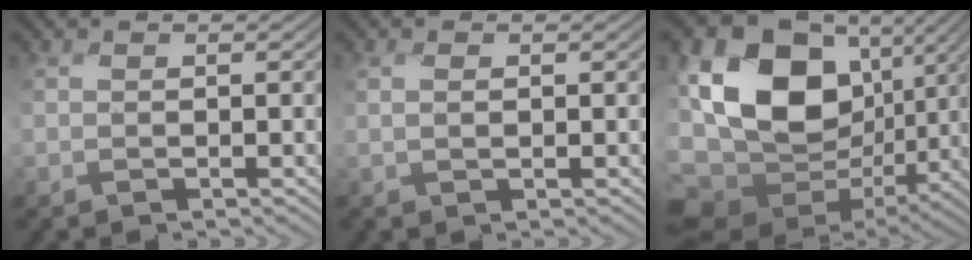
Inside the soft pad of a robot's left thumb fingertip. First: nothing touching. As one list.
[{"total": 1.4, "force": [0.2, 0.8, 1.2], "torque": [-0.027, 0.002, 0.003]}, {"total": 15.8, "force": [-0.2, 11.8, 10.5], "torque": [-0.223, -0.004, -0.002]}]